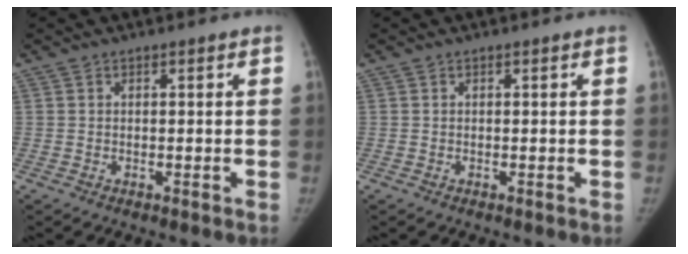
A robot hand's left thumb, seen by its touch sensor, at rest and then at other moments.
{"total": 0.0}